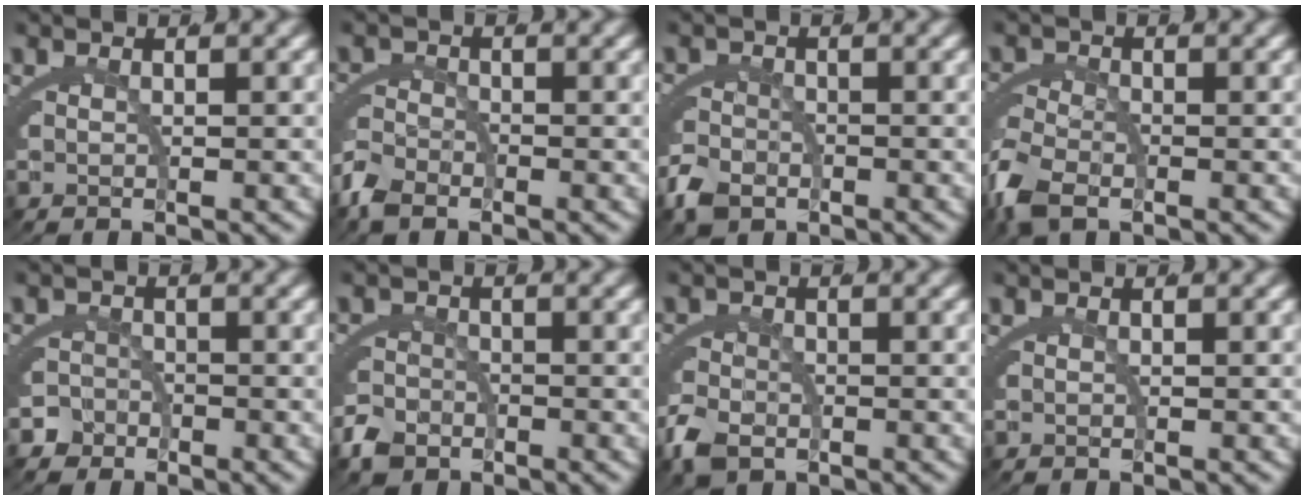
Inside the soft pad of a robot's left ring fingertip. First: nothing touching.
{"total": 1.9, "force": [-1.7, 0.5, 0.6], "torque": [-0.011, -0.008, -0.028]}
{"total": 2.6, "force": [-2.1, 1.3, 0.9], "torque": [-0.012, -0.016, -0.031]}
{"total": 2.9, "force": [-1.6, 1.4, 2.0], "torque": [-0.052, -0.013, -0.022]}
{"total": 3.3, "force": [-2.3, 2.3, 0.2], "torque": [-0.003, -0.011, -0.042]}
{"total": 2.5, "force": [-2.1, 1.3, 0.5], "torque": [-0.001, -0.012, -0.034]}
{"total": 2.7, "force": [-1.8, 1.4, 1.4], "torque": [-0.030, -0.018, -0.023]}
{"total": 0.0}